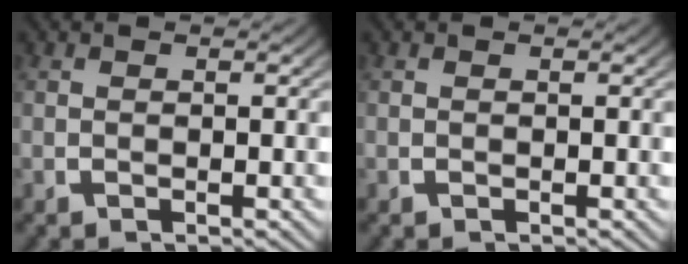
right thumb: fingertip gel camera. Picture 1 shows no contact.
{"total": 0.0}